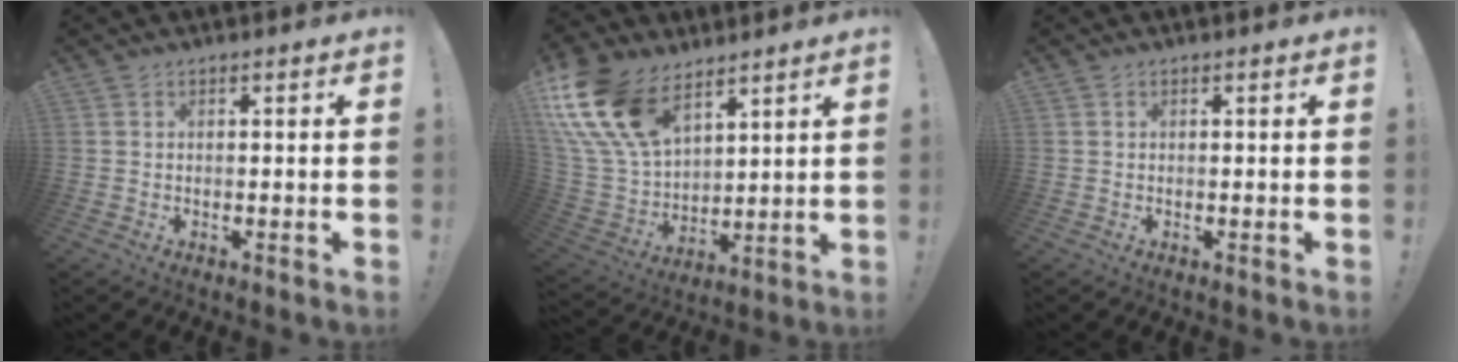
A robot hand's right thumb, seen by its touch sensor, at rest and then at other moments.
{"total": 20.2, "force": [11.9, 11.4, 11.8], "torque": [-0.257, -0.067, 0.224]}
{"total": 0.0}